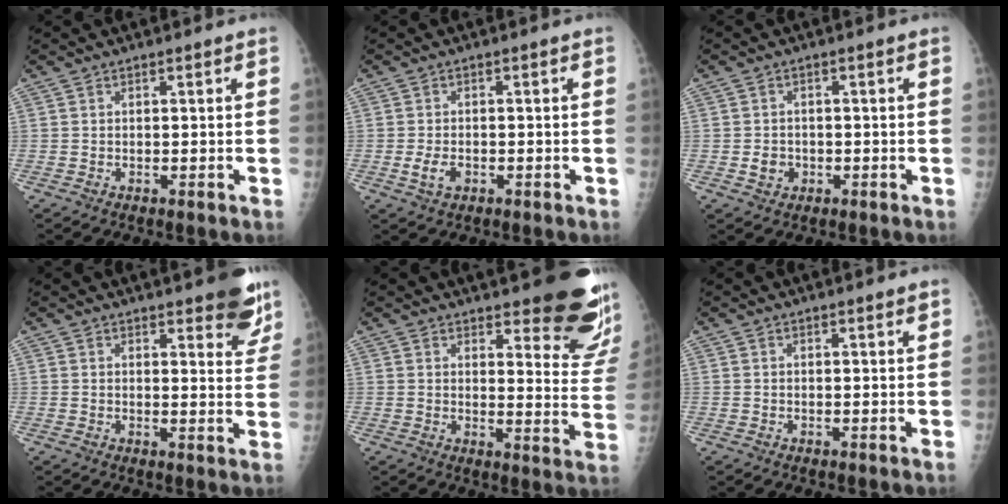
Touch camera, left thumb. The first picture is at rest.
{"total": 3.1, "force": [-1.3, 2.0, 2.1], "torque": [-0.039, 0.003, -0.020]}
{"total": 2.8, "force": [-0.9, 2.4, 1.0], "torque": [-0.006, 0.005, -0.012]}
{"total": 8.7, "force": [6.4, 2.7, 5.3], "torque": [-0.032, -0.036, 0.071]}
{"total": 16.4, "force": [12.4, 4.6, 9.8], "torque": [-0.081, -0.098, 0.140]}
{"total": 1.1, "force": [0.7, 0.1, 0.8], "torque": [-0.010, -0.003, 0.011]}